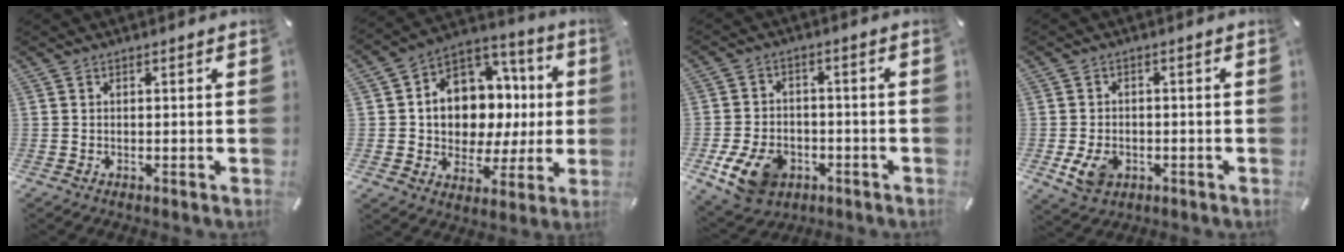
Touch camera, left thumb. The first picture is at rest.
{"total": 12.2, "force": [1.4, 10.9, 5.4], "torque": [-0.080, -0.031, 0.037]}
{"total": 10.9, "force": [-4.4, 8.0, 5.9], "torque": [-0.118, 0.020, -0.079]}
{"total": 6.1, "force": [-1.8, 4.7, 3.5], "torque": [-0.066, -0.003, -0.035]}